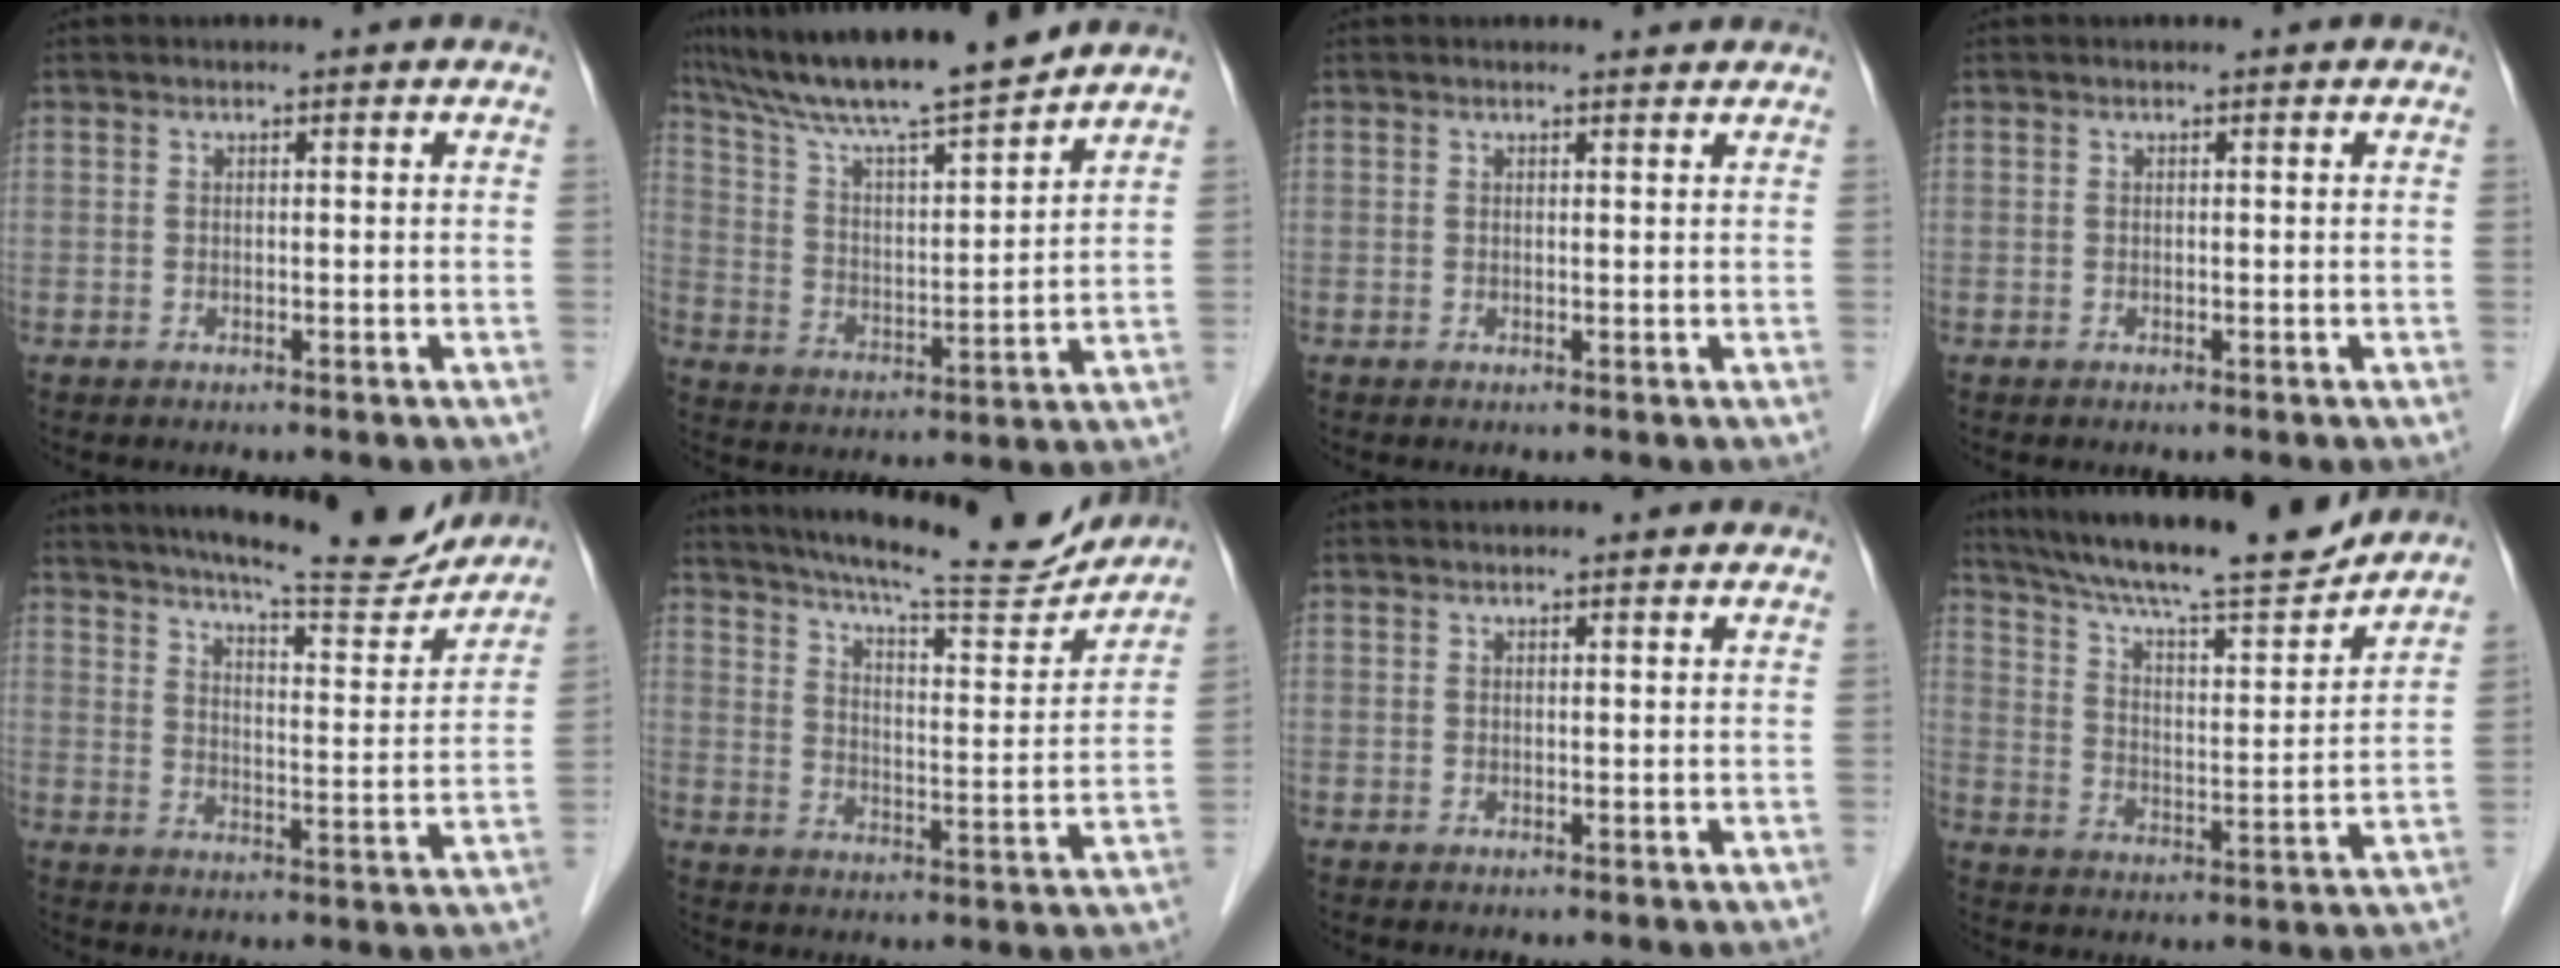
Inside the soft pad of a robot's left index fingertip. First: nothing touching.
{"total": 15.4, "force": [13.7, -0.3, 7.0], "torque": [-0.127, 0.003, 0.236]}
{"total": 1.4, "force": [1.4, 0.2, 0.0], "torque": [-0.011, -0.002, 0.018]}
{"total": 0.0}
{"total": 16.2, "force": [14.9, 1.4, 6.2], "torque": [-0.094, -0.025, 0.202]}
{"total": 18.2, "force": [16.7, 1.6, 6.9], "torque": [-0.114, -0.027, 0.231]}
{"total": 0.7, "force": [0.7, 0.1, 0.2], "torque": [-0.008, 0.008, 0.012]}
{"total": 18.5, "force": [16.5, 1.3, 8.1], "torque": [-0.142, 0.001, 0.256]}